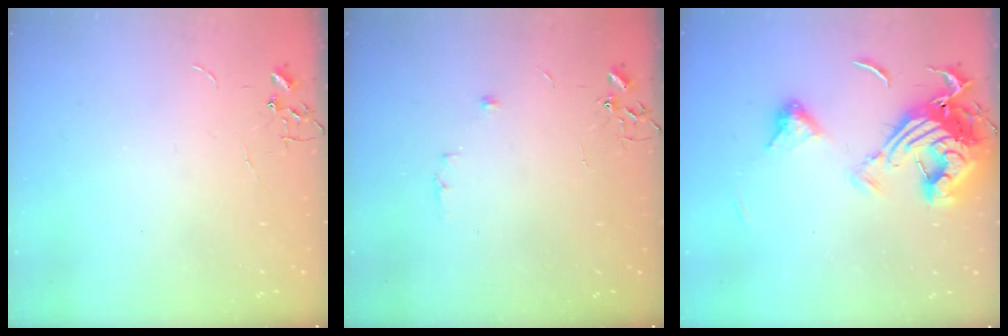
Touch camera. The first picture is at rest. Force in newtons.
{"total": 5.3, "press": 5.1, "slide": 1.3}
{"total": 16.8, "press": 16.8, "slide": 1.6}